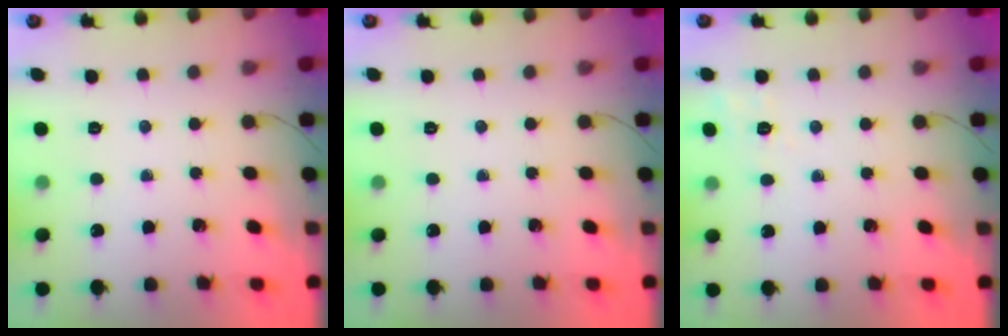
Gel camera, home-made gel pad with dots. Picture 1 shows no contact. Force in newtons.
{"total": 0.0}
{"total": 1.7, "press": 0.1, "slide": 1.7}